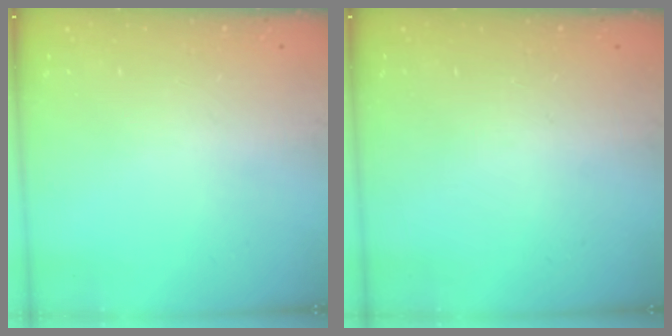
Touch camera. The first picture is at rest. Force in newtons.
{"total": 0.0}